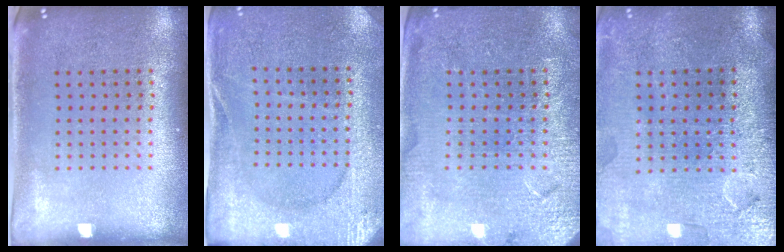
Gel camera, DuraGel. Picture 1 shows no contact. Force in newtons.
{"total": 2.7, "press": 2.7, "slide": 0.2}
{"total": 3.3, "press": 3.2, "slide": 0.6}
{"total": 4.1, "press": 3.6, "slide": 1.9}